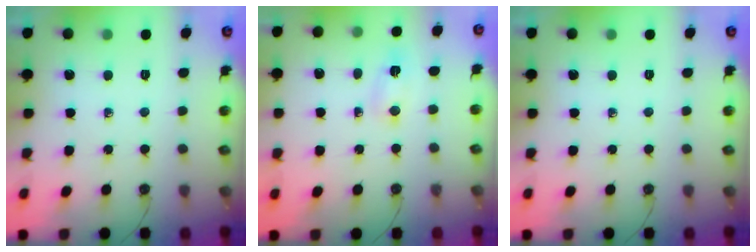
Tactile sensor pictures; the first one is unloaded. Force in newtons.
{"total": 2.9, "press": 1.6, "slide": 2.4}
{"total": 0.0}